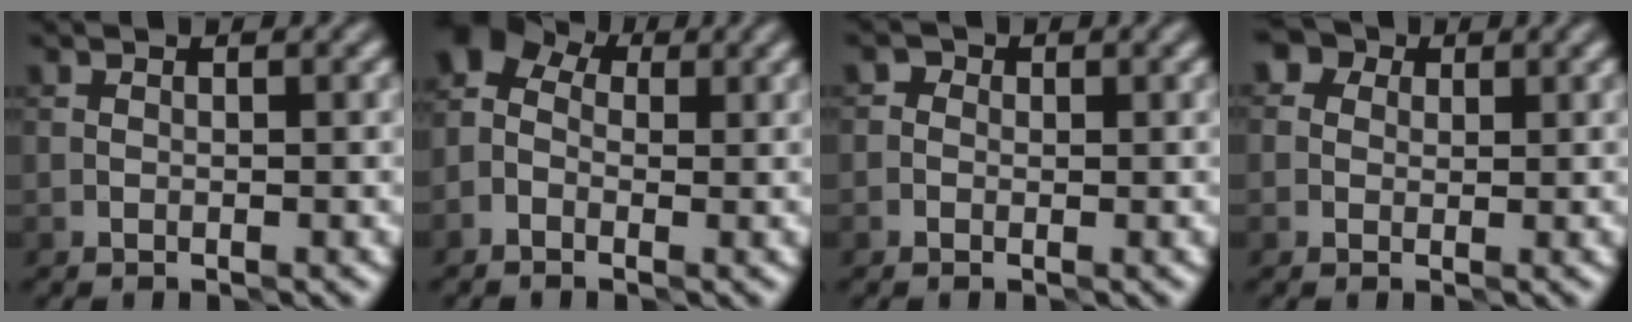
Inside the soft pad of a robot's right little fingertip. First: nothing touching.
{"total": 4.4, "force": [0.2, 3.4, 2.8], "torque": [-0.051, 0.025, -0.009]}
{"total": 1.2, "force": [0.2, 1.1, 0.5], "torque": [0.007, 0.000, -0.011]}
{"total": 4.0, "force": [1.8, 3.1, 1.9], "torque": [-0.009, 0.026, -0.014]}